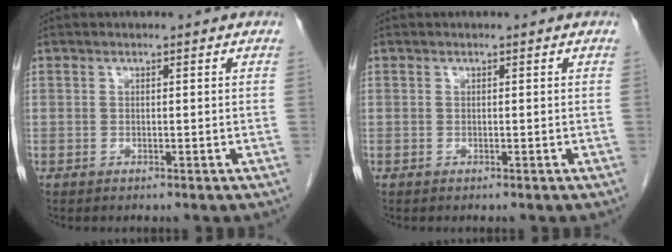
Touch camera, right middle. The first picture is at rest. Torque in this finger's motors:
{"motor_torque": [-0.08, 0.12, -0.01, 0.00]}